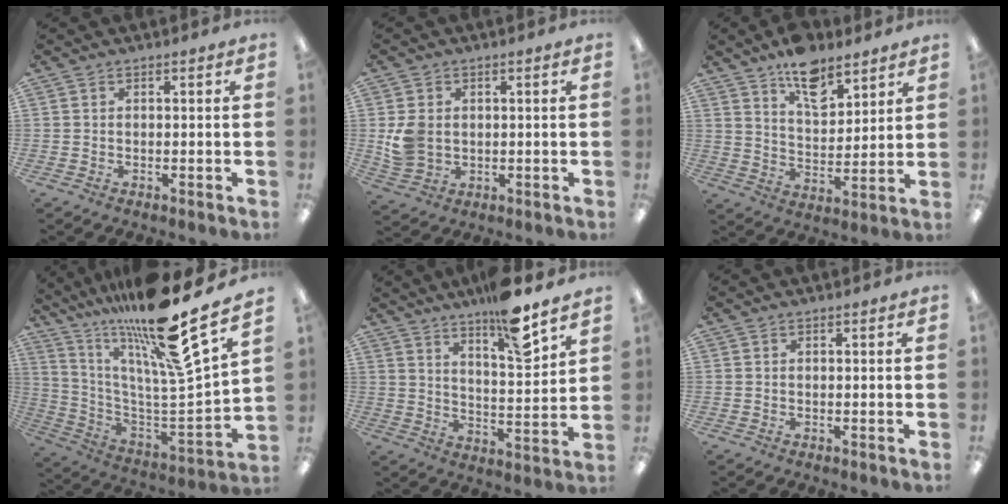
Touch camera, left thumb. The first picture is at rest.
{"total": 6.3, "force": [0.9, 5.2, 3.5], "torque": [-0.066, 0.002, 0.017]}
{"total": 11.5, "force": [8.5, 5.6, 5.3], "torque": [-0.073, -0.049, 0.152]}
{"total": 21.5, "force": [16.3, 1.3, 13.9], "torque": [-0.217, -0.130, 0.249]}
{"total": 14.5, "force": [11.8, 1.8, 8.3], "torque": [-0.141, -0.078, 0.192]}
{"total": 0.0}